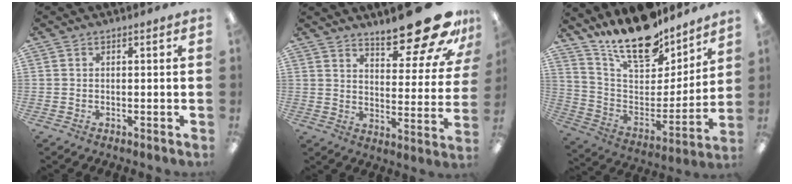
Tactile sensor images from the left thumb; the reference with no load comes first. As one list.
[{"total": 19.4, "force": [15.1, 5.6, 10.7], "torque": [-0.138, -0.115, 0.248]}, {"total": 19.8, "force": [16.4, 7.2, 8.4], "torque": [-0.152, -0.115, 0.291]}]